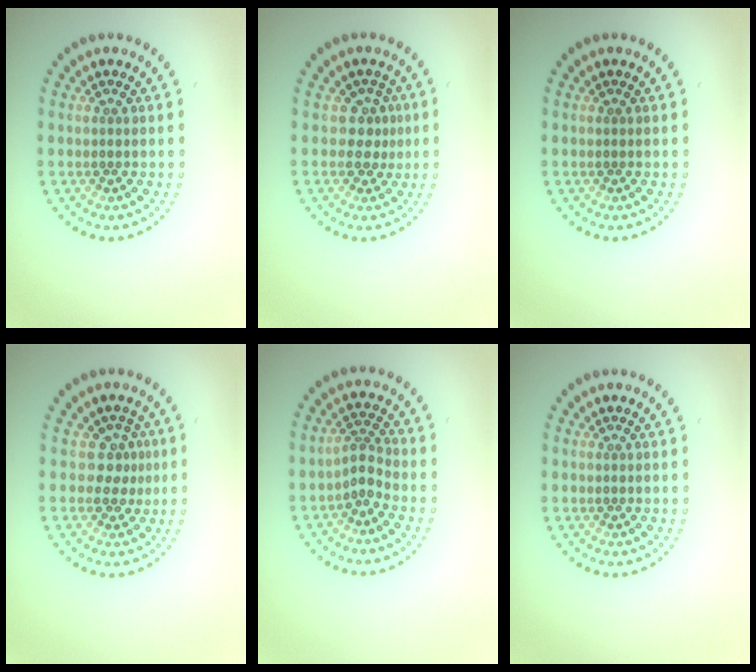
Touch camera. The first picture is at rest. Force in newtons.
{"total": 2.1, "press": 1.4, "slide": 1.6}
{"total": 0.0}
{"total": 2.2, "press": 1.5, "slide": 1.6}
{"total": 2.0, "press": 1.3, "slide": 1.4}
{"total": 0.0}